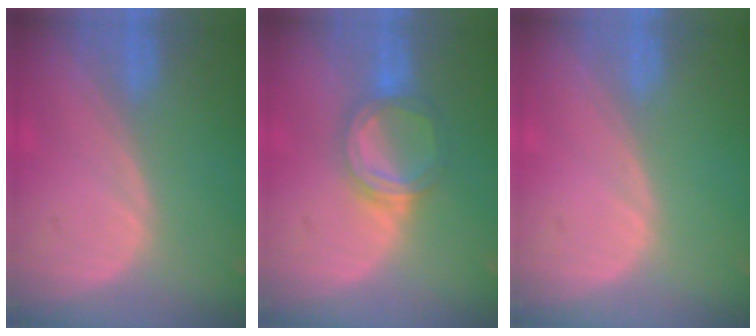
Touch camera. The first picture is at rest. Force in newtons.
{"total": 5.7, "press": 5.4, "slide": 1.5}
{"total": 0.0}